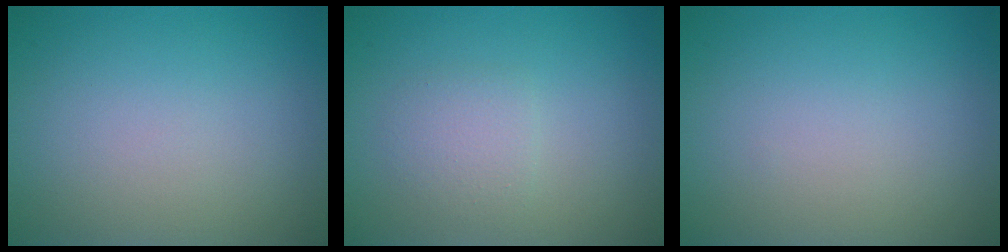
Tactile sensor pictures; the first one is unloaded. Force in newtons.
{"total": 1.9, "press": 1.9, "slide": 0.0}
{"total": 0.0}